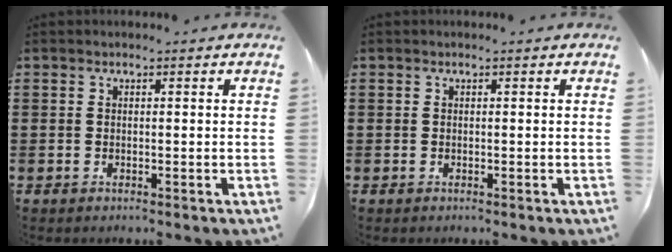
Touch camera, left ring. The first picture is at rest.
{"total": 0.0}